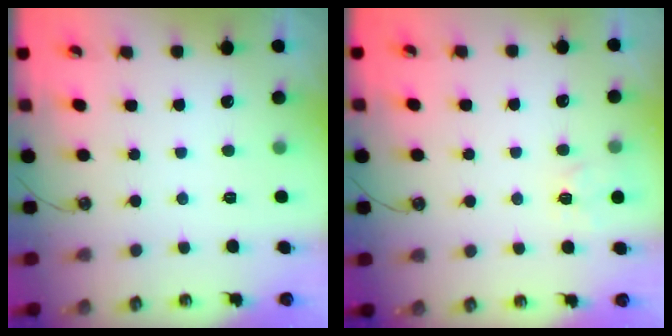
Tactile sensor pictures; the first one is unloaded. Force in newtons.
{"total": 4.2, "press": 4.1, "slide": 0.5}